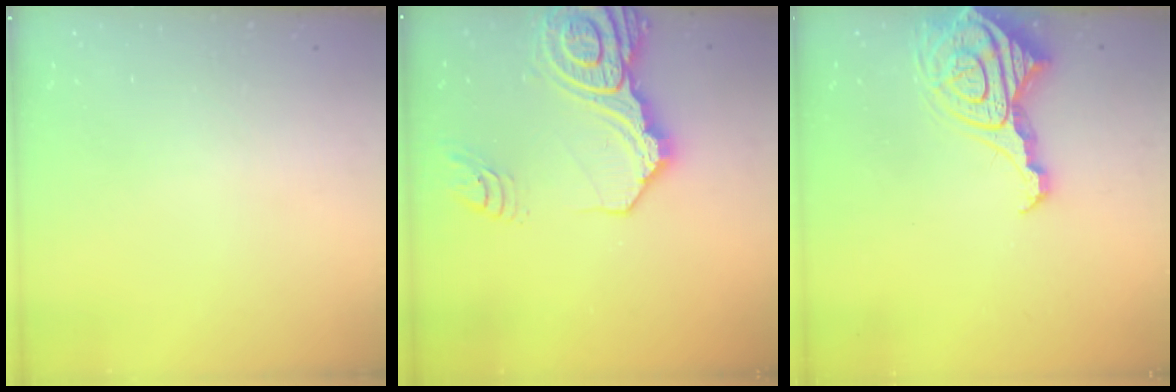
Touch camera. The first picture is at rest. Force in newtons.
{"total": 23.0, "press": 22.8, "slide": 3.1}
{"total": 14.6, "press": 14.5, "slide": 1.4}